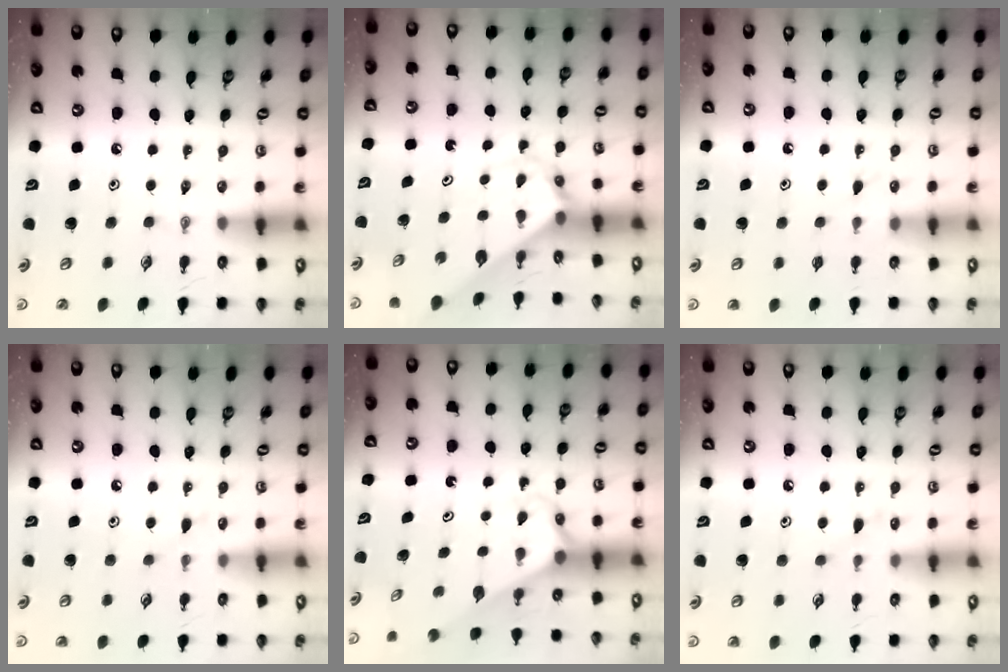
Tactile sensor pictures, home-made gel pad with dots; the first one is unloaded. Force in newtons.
{"total": 2.8, "press": 2.8, "slide": 0.1}
{"total": 6.1, "press": 6.1, "slide": 0.5}
{"total": 5.3, "press": 5.2, "slide": 0.6}
{"total": 2.7, "press": 2.7, "slide": 0.1}
{"total": 7.6, "press": 7.6, "slide": 0.6}